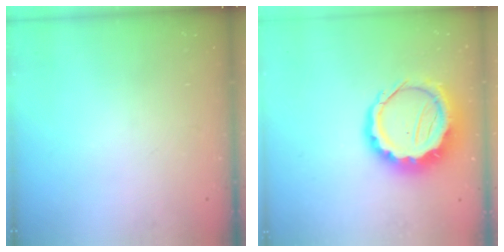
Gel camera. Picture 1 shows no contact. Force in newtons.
{"total": 11.4, "press": 11.1, "slide": 2.7}